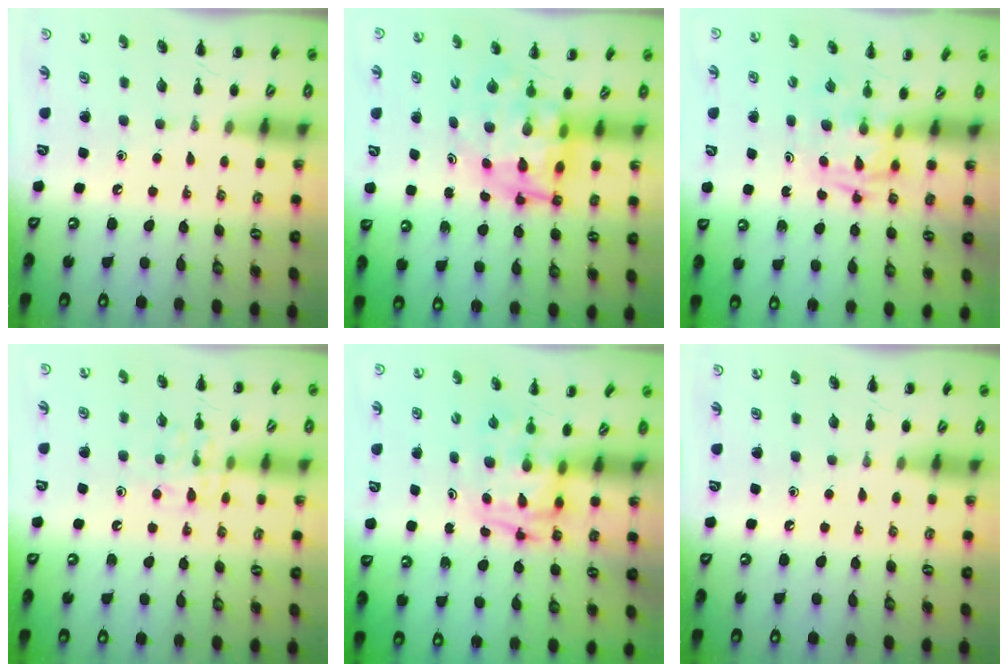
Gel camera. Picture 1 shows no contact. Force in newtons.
{"total": 7.0, "press": 6.6, "slide": 2.3}
{"total": 2.9, "press": 2.9, "slide": 0.1}
{"total": 9.2, "press": 9.2, "slide": 0.6}
{"total": 3.3, "press": 3.2, "slide": 0.5}
{"total": 0.0}